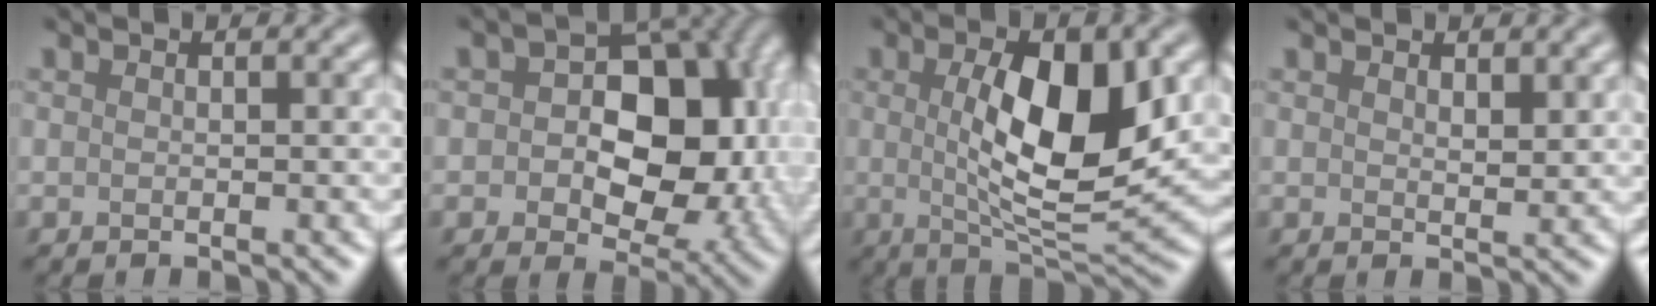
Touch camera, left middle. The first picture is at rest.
{"total": 12.2, "force": [0.5, 7.9, 9.3], "torque": [-0.113, 0.011, 0.001]}
{"total": 9.1, "force": [1.0, 3.3, 8.4], "torque": [-0.139, -0.010, 0.024]}
{"total": 1.3, "force": [1.0, 0.5, 0.6], "torque": [-0.011, -0.004, 0.021]}